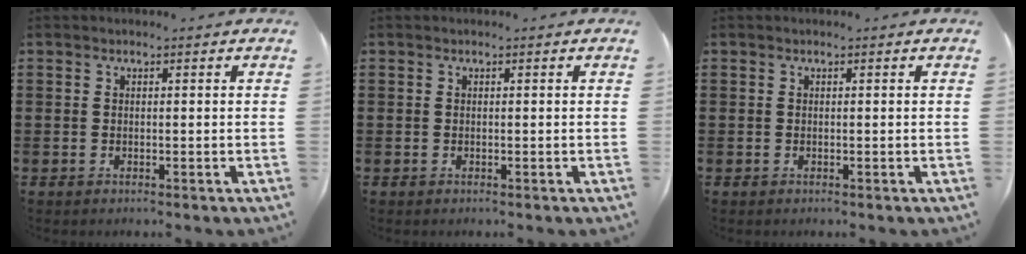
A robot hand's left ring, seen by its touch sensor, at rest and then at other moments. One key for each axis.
{"total": 0.0}
{"total": 0.0}